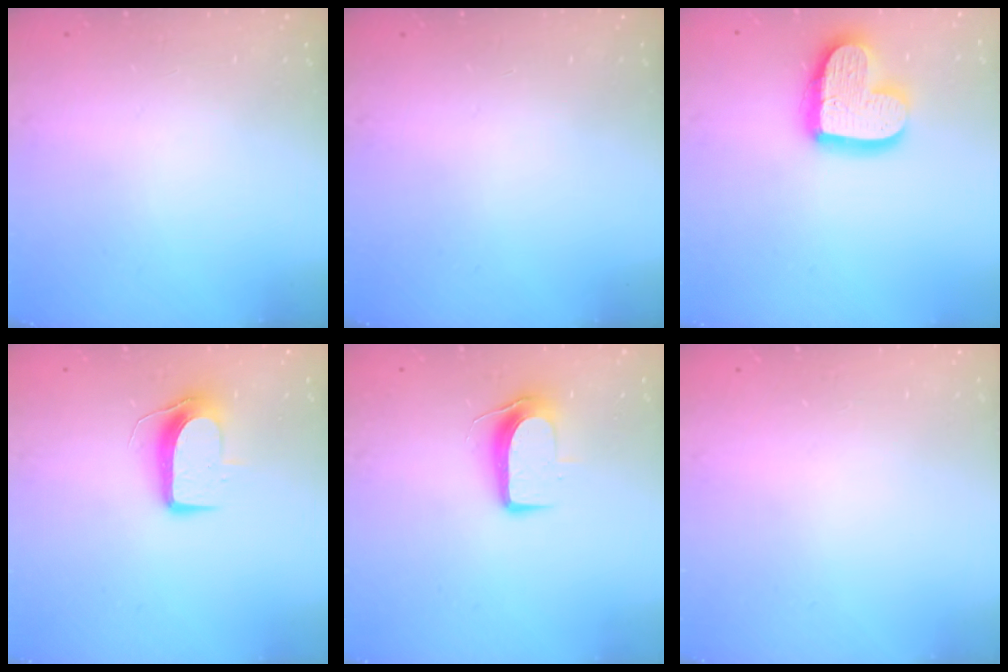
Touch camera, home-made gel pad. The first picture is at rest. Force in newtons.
{"total": 0.0}
{"total": 16.4, "press": 16.4, "slide": 1.0}
{"total": 9.4, "press": 9.4, "slide": 0.3}
{"total": 9.1, "press": 9.0, "slide": 1.1}
{"total": 0.0}